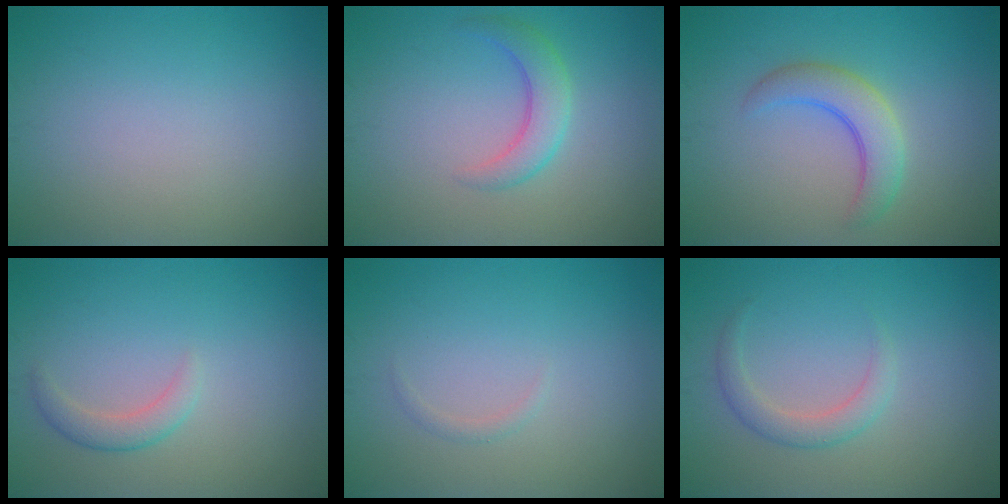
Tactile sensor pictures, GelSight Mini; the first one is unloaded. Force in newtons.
{"total": 2.9, "press": 2.9, "slide": 0.1}
{"total": 3.8, "press": 3.7, "slide": 0.3}
{"total": 1.8, "press": 1.8, "slide": 0.1}
{"total": 0.6, "press": 0.6, "slide": 0.0}
{"total": 2.1, "press": 2.0, "slide": 0.2}